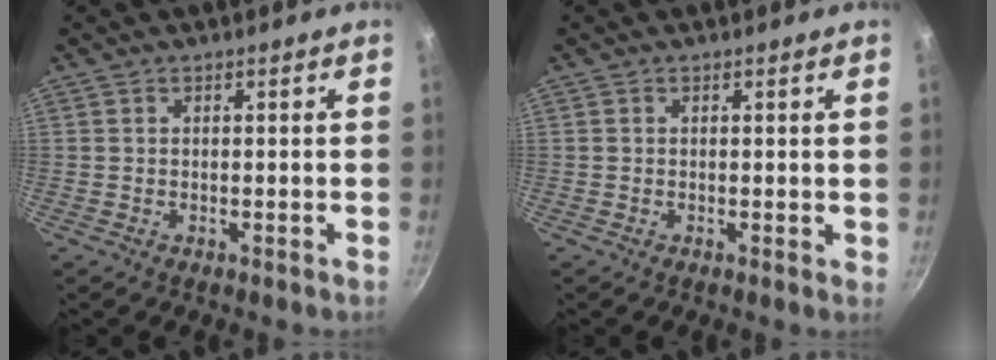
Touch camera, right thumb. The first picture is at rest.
{"total": 0.7, "force": [0.2, 0.3, 0.6], "torque": [-0.004, -0.001, 0.001]}